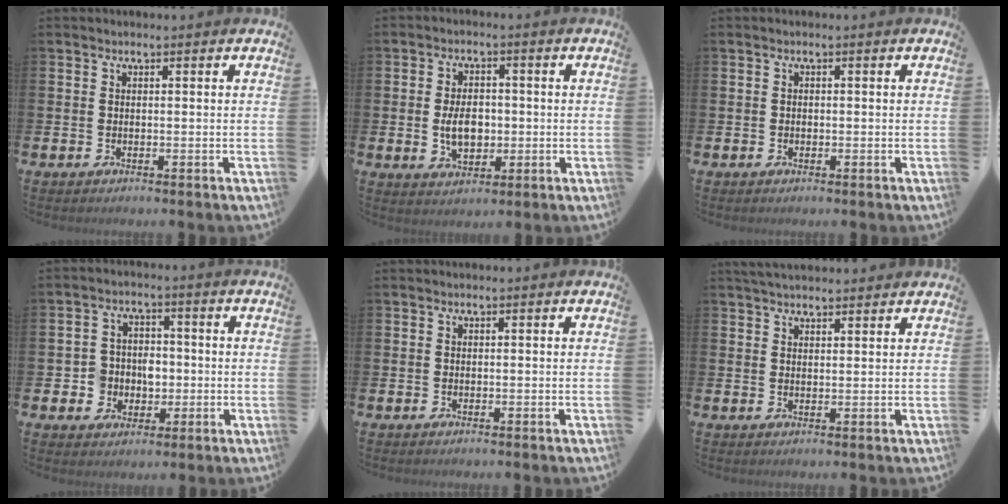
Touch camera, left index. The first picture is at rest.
{"total": 5.1, "force": [-0.3, 3.3, 3.9], "torque": [-0.057, 0.003, -0.011]}
{"total": 0.6, "force": [-0.1, 0.5, 0.2], "torque": [-0.009, 0.007, -0.004]}
{"total": 4.6, "force": [-0.7, 4.4, 1.0], "torque": [-0.034, 0.011, -0.018]}
{"total": 0.0}
{"total": 3.1, "force": [3.0, 0.6, 0.6], "torque": [-0.014, -0.007, 0.055]}